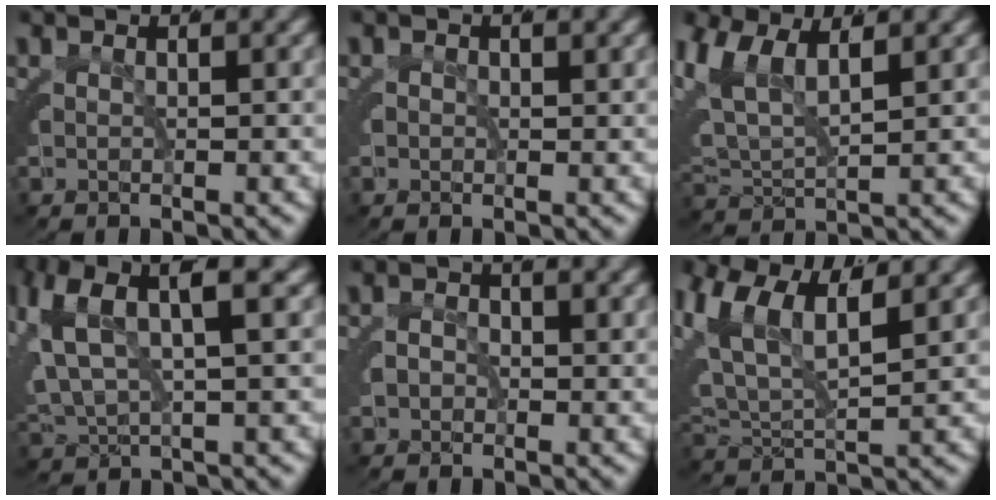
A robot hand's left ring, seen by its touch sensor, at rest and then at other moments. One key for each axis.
{"total": 1.0, "fx": -0.1, "fy": 0.9, "fz": 0.3, "tx": -0.001, "ty": -0.004, "tz": 0.000}
{"total": 7.1, "fx": 2.0, "fy": 5.7, "fz": 3.8, "tx": -0.112, "ty": -0.014, "tz": 0.032}
{"total": 7.9, "fx": 2.2, "fy": 5.4, "fz": 5.4, "tx": -0.129, "ty": -0.005, "tz": 0.038}
{"total": 3.2, "fx": -0.3, "fy": 3.1, "fz": 1.0, "tx": -0.013, "ty": -0.010, "tz": -0.004}
{"total": 8.3, "fx": 2.6, "fy": 6.4, "fz": 4.6, "tx": -0.132, "ty": -0.016, "tz": 0.040}